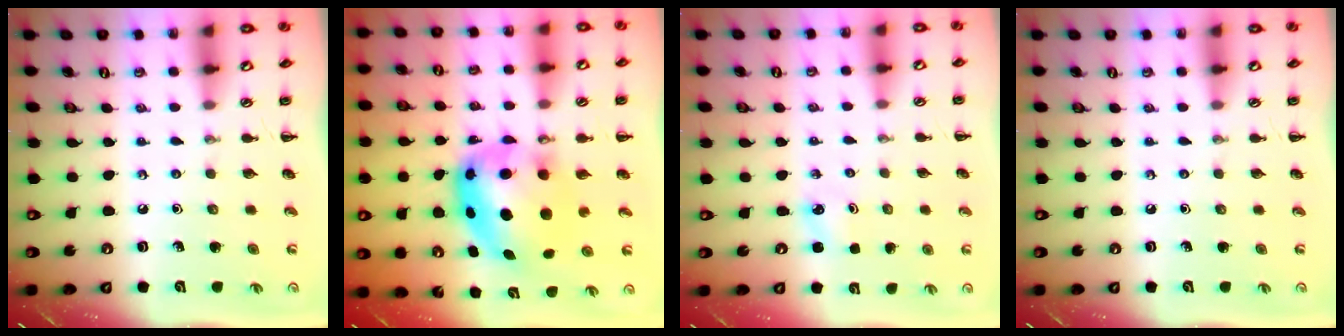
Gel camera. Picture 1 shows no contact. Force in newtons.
{"total": 10.3, "press": 10.0, "slide": 2.6}
{"total": 2.5, "press": 2.4, "slide": 0.8}
{"total": 0.0}